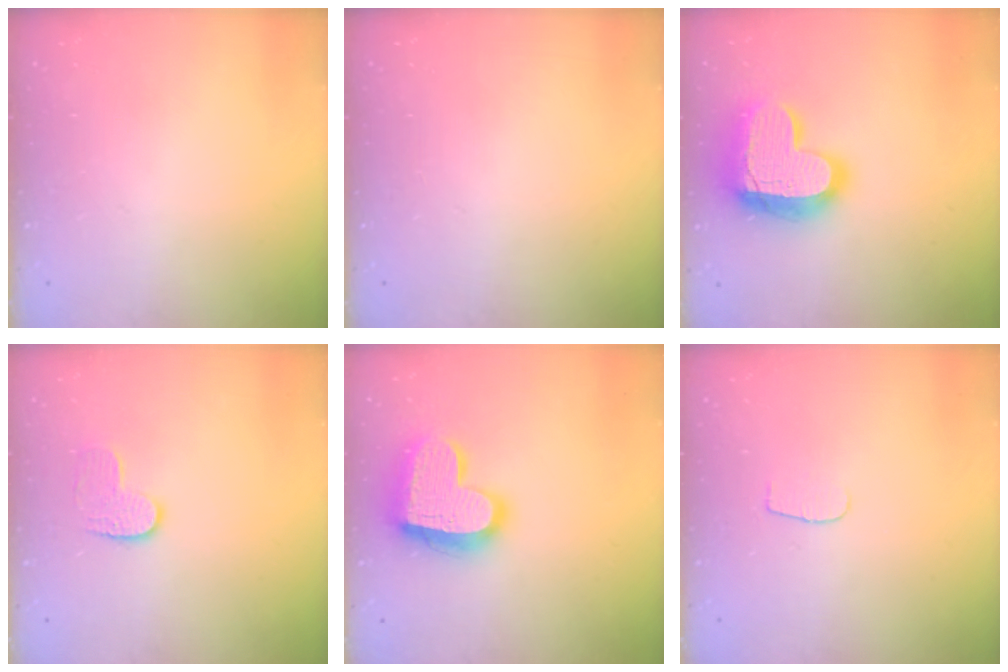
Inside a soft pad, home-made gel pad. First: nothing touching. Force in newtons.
{"total": 0.0}
{"total": 19.3, "press": 19.2, "slide": 1.6}
{"total": 6.2, "press": 6.2, "slide": 0.3}
{"total": 18.2, "press": 18.1, "slide": 1.4}
{"total": 3.8, "press": 3.7, "slide": 0.4}